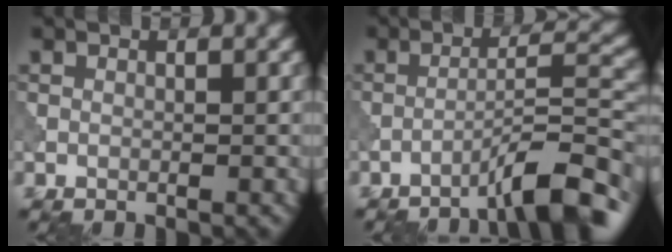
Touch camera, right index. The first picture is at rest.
{"total": 7.1, "force": [-4.8, 1.0, 5.0], "torque": [-0.070, 0.017, -0.079]}